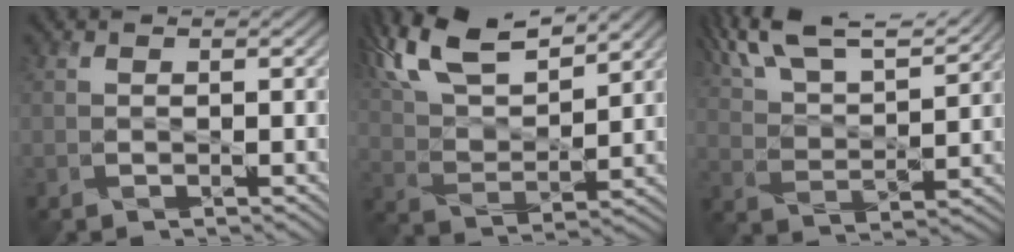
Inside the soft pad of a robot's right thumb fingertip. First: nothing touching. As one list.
[{"total": 13.9, "force": [9.1, 4.9, 9.3], "torque": [-0.225, 0.025, 0.166]}, {"total": 12.8, "force": [9.6, 3.5, 7.7], "torque": [-0.173, 0.010, 0.157]}]